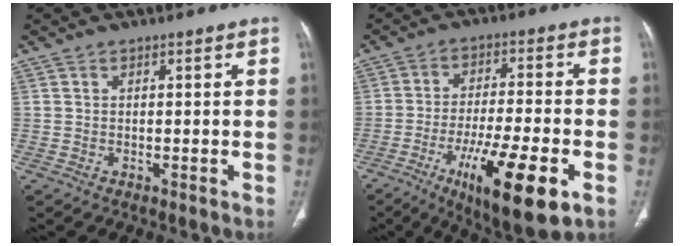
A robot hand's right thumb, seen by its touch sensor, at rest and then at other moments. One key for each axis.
{"total": 17.0, "fx": -7.2, "fy": 4.1, "fz": 14.9, "tx": -0.254, "ty": 0.007, "tz": -0.108}